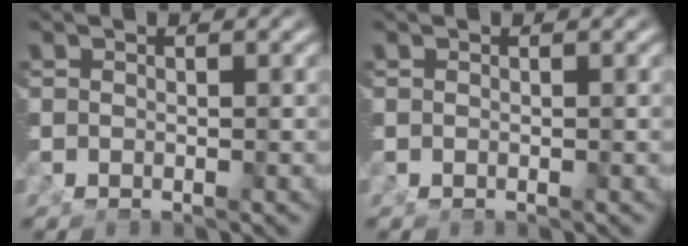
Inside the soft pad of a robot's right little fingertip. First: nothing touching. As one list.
[{"total": 0.0}]